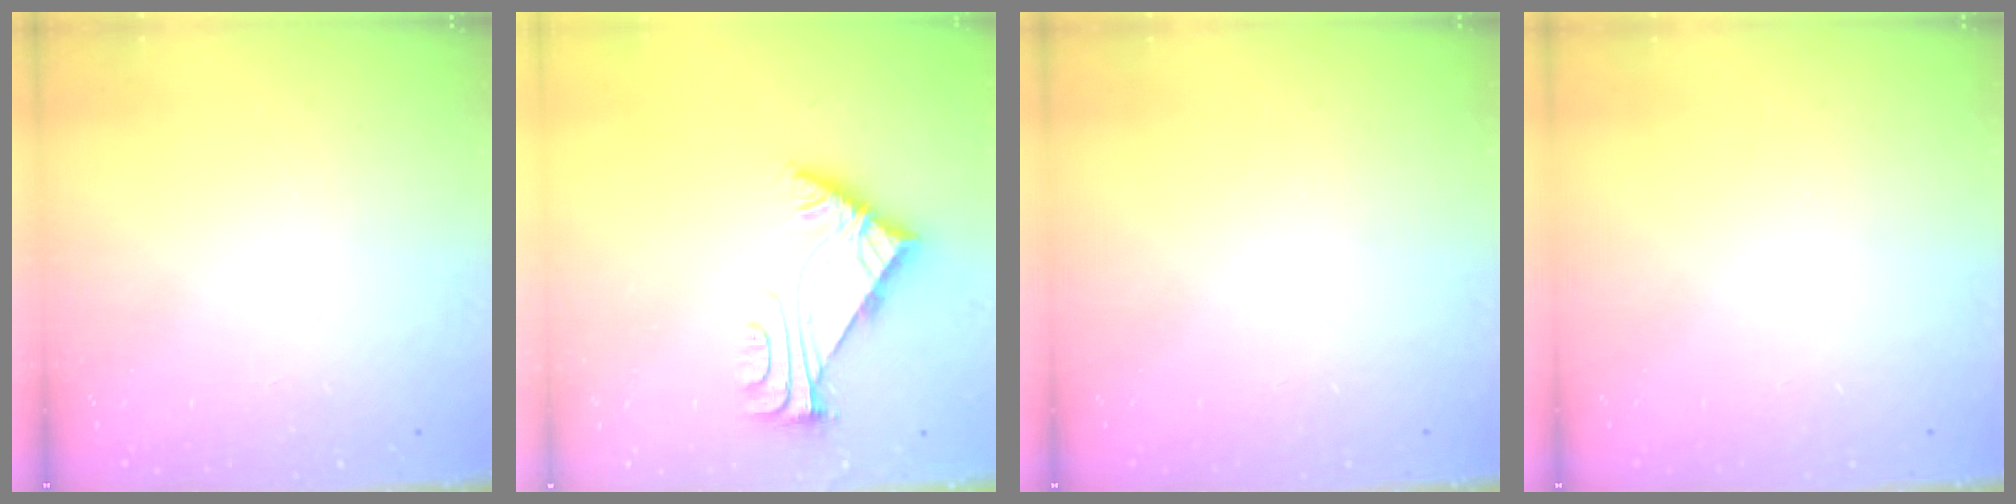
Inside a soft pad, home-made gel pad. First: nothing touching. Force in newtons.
{"total": 5.4, "press": 5.3, "slide": 1.1}
{"total": 0.0}
{"total": 0.0}